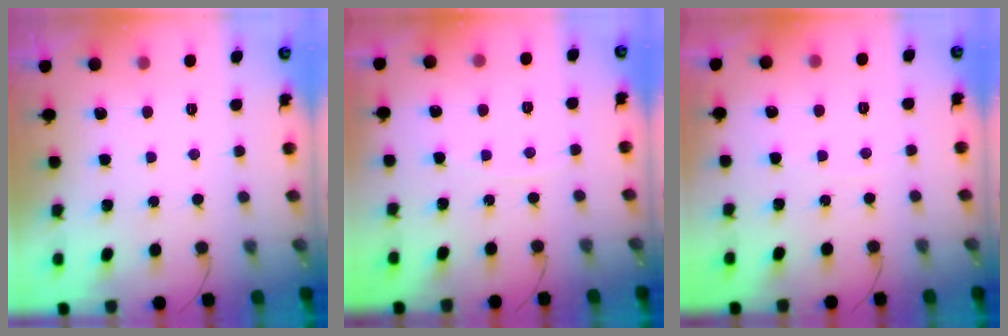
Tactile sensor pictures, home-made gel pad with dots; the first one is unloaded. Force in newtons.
{"total": 2.6, "press": 2.6, "slide": 0.2}
{"total": 2.8, "press": 2.8, "slide": 0.3}